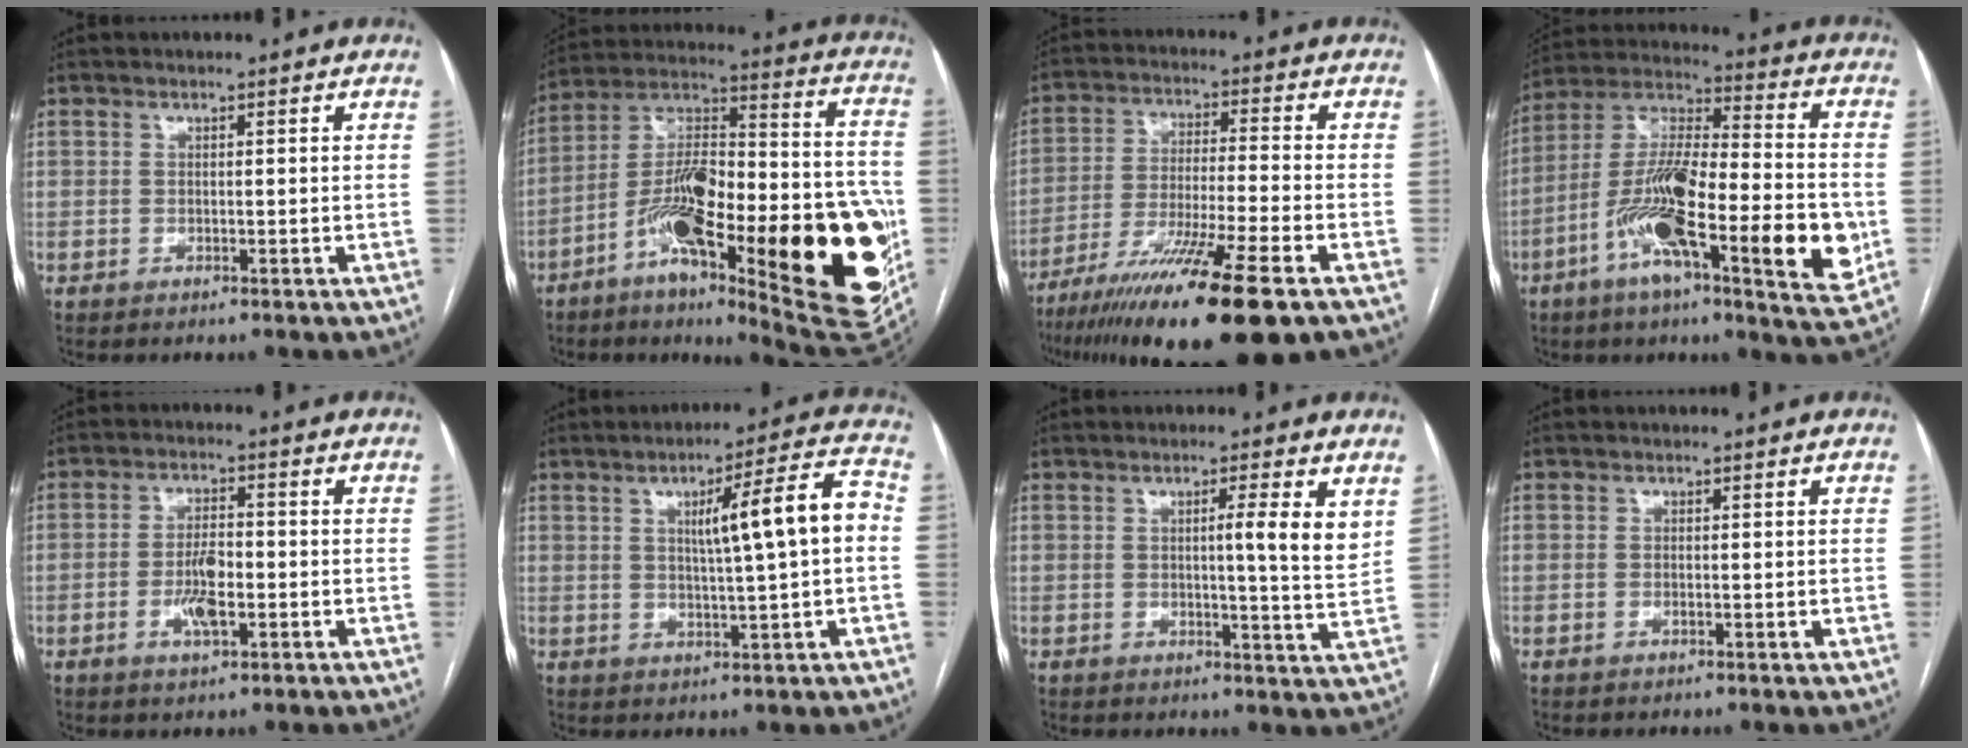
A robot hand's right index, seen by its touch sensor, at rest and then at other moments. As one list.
[{"total": 34.0, "force": [-9.9, 8.4, 31.5], "torque": [-0.409, -0.006, -0.140]}, {"total": 18.5, "force": [-12.1, 0.1, 14.0], "torque": [-0.220, -0.050, -0.205]}, {"total": 22.6, "force": [-6.9, 4.1, 21.2], "torque": [-0.346, -0.003, -0.114]}, {"total": 5.3, "force": [-1.6, 1.7, 4.8], "torque": [-0.093, 0.000, -0.027]}, {"total": 10.4, "force": [1.0, 0.1, 10.3], "torque": [-0.152, 0.016, 0.016]}, {"total": 5.6, "force": [2.0, -0.4, 5.2], "torque": [-0.067, -0.010, 0.023]}, {"total": 0.6, "force": [-0.2, 0.1, 0.5], "torque": [-0.009, -0.001, -0.003]}]